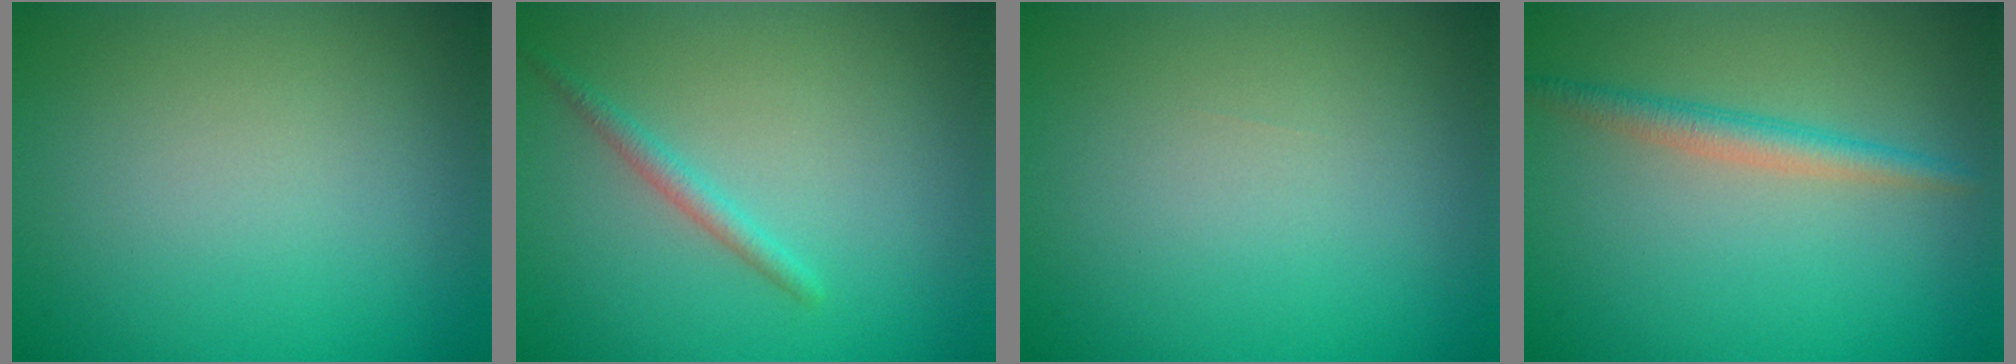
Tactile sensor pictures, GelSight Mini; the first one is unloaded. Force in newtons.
{"total": 1.5, "press": 1.5, "slide": 0.0}
{"total": 0.0}
{"total": 2.3, "press": 2.3, "slide": 0.1}